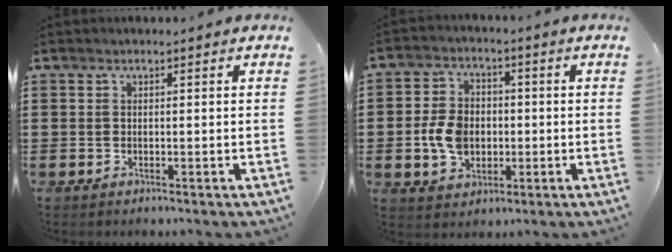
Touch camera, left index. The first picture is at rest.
{"total": 7.2, "force": [-1.0, 5.4, 4.6], "torque": [-0.110, 0.003, -0.025]}